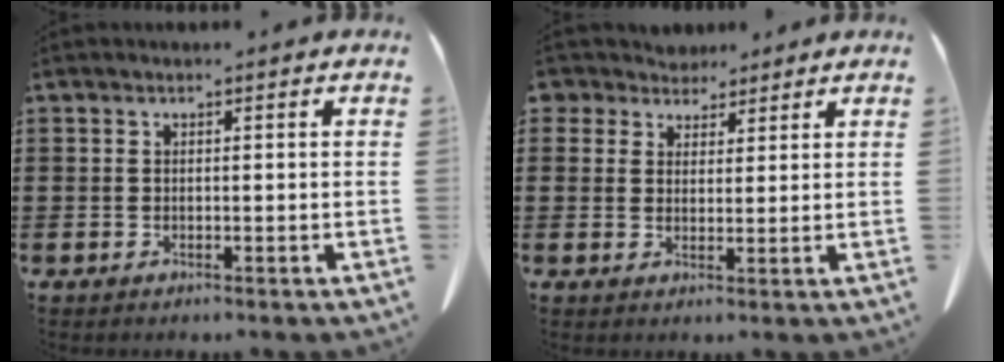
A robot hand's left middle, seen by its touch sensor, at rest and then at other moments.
{"total": 4.1, "force": [3.5, 2.2, 0.3], "torque": [-0.024, 0.001, 0.065]}